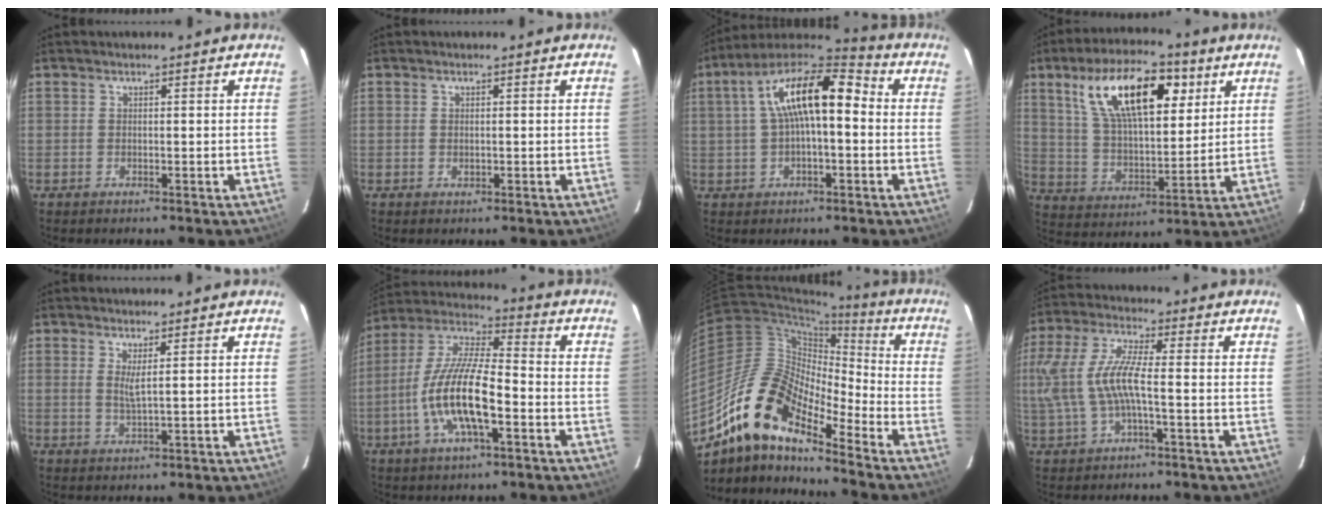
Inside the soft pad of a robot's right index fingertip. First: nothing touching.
{"total": 0.8, "force": [0.0, 0.6, 0.6], "torque": [-0.009, 0.000, 0.001]}
{"total": 15.2, "force": [1.7, 6.0, 13.8], "torque": [-0.249, 0.033, 0.018]}
{"total": 19.1, "force": [8.9, 8.0, 14.8], "torque": [-0.261, 0.027, 0.161]}
{"total": 2.4, "force": [0.8, -0.1, 2.2], "torque": [-0.042, -0.007, 0.013]}
{"total": 14.9, "force": [-5.0, 4.1, 13.4], "torque": [-0.273, -0.006, -0.100]}
{"total": 16.0, "force": [-11.4, 4.8, 10.2], "torque": [-0.167, -0.003, -0.230]}
{"total": 10.9, "force": [-1.2, 2.5, 10.5], "torque": [-0.222, 0.002, -0.015]}